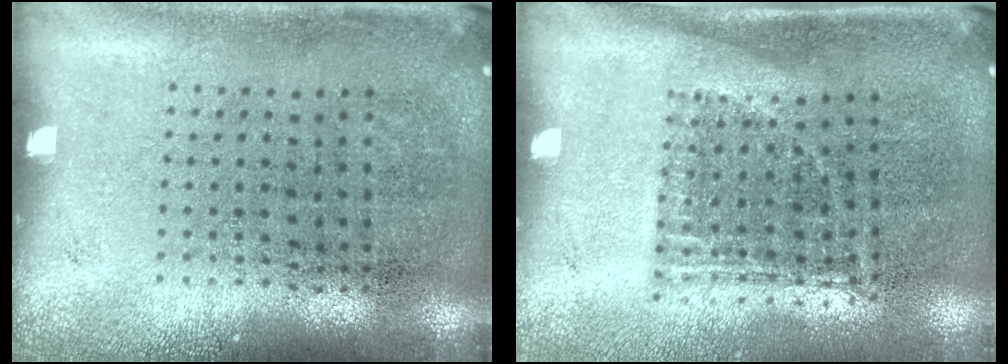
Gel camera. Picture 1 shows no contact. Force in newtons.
{"total": 1.2, "press": 0.9, "slide": 0.8}